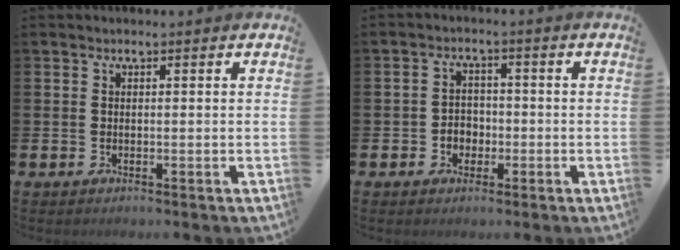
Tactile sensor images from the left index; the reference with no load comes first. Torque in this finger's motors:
{"motor_torque": [-0.12, 0.00, 0.01, 0.02]}